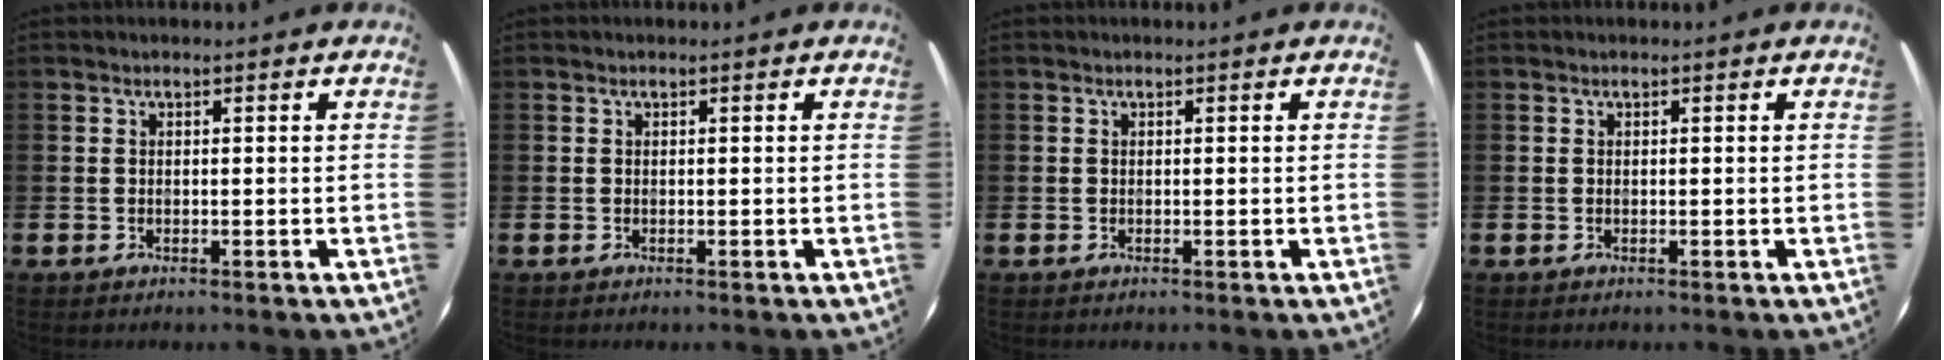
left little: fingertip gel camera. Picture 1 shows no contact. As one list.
[{"total": 0.0}, {"total": 0.0}, {"total": 0.0}]